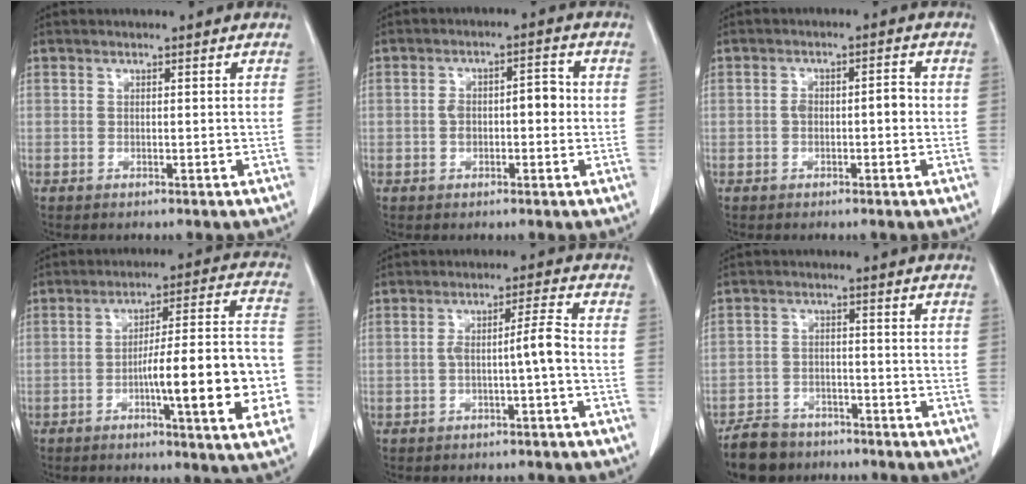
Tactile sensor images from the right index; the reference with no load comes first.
{"total": 5.3, "force": [-0.4, 2.6, 4.6], "torque": [-0.083, 0.026, -0.006]}
{"total": 3.7, "force": [-0.4, 1.6, 3.3], "torque": [-0.055, 0.018, -0.004]}
{"total": 17.6, "force": [-4.8, 1.5, 16.8], "torque": [-0.195, 0.021, -0.063]}
{"total": 4.3, "force": [-1.1, -0.3, 4.1], "torque": [-0.070, 0.017, -0.014]}
{"total": 7.2, "force": [-5.9, 3.7, 1.6], "torque": [-0.038, -0.005, -0.099]}